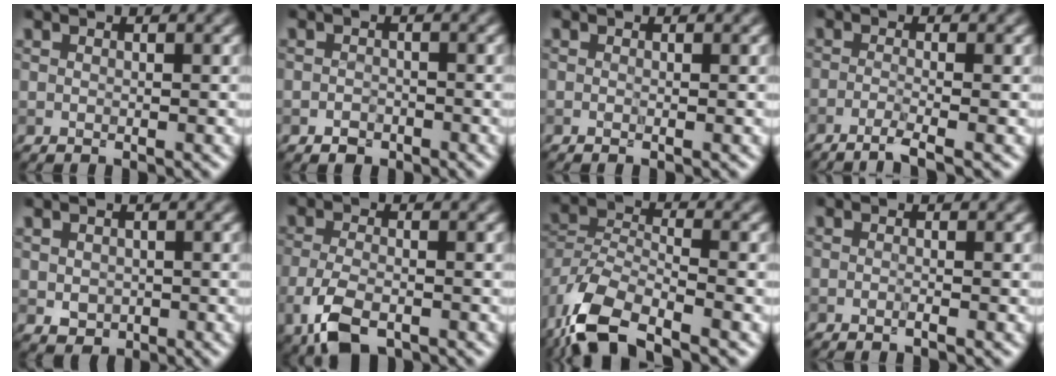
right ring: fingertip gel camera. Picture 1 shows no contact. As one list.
[{"total": 1.2, "force": [-0.8, 0.9, 0.2], "torque": [0.003, 0.003, -0.017]}, {"total": 0.0}, {"total": 2.4, "force": [-1.5, 0.2, 1.9], "torque": [-0.029, 0.001, -0.043]}, {"total": 1.9, "force": [-0.1, 1.7, 0.9], "torque": [-0.016, -0.005, -0.004]}, {"total": 5.3, "force": [-2.9, 2.4, 3.7], "torque": [-0.086, -0.012, -0.062]}, {"total": 8.9, "force": [-6.0, 3.7, 5.5], "torque": [-0.113, -0.010, -0.122]}, {"total": 0.7, "force": [-0.4, 0.0, 0.5], "torque": [-0.007, -0.002, -0.011]}]